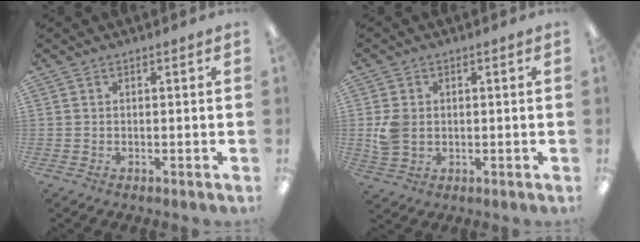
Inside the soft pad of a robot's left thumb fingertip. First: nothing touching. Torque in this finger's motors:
{"motor_torque": [-0.16, 0.25, 0.03, -0.04, 0.05]}